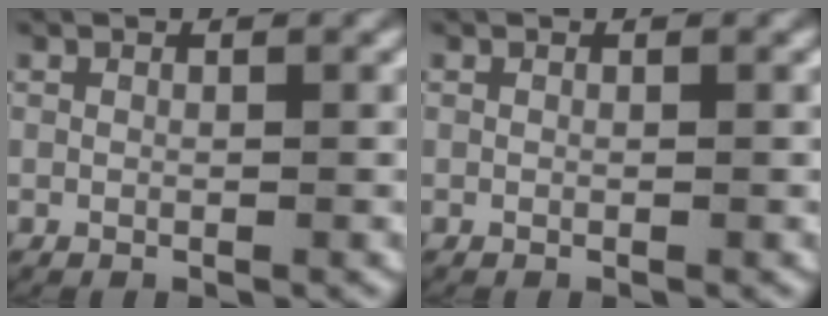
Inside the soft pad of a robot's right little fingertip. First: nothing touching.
{"total": 0.0}